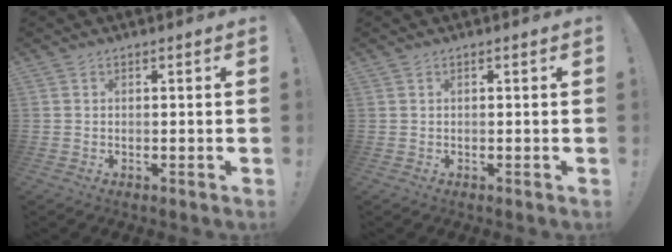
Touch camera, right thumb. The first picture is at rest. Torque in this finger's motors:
{"motor_torque": [-0.43, 0.17, 0.19, -0.07, 0.03]}